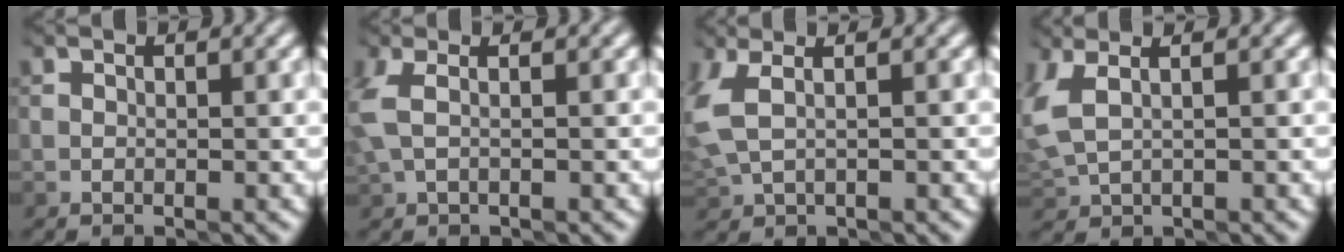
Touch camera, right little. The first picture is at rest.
{"total": 2.2, "force": [0.2, 1.2, 1.9], "torque": [-0.067, 0.004, 0.005]}
{"total": 3.2, "force": [0.6, 1.7, 2.6], "torque": [-0.086, -0.001, 0.020]}
{"total": 3.7, "force": [1.0, 2.1, 2.8], "torque": [-0.089, -0.004, 0.036]}